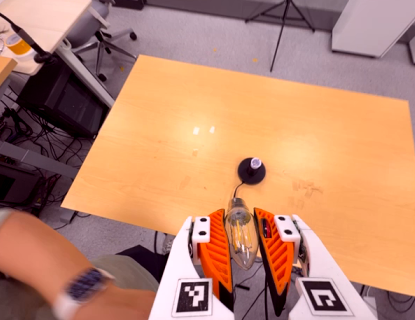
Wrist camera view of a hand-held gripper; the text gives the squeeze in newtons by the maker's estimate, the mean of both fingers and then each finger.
{"total": 19.0, "left": 19.8, "right": 18.3}